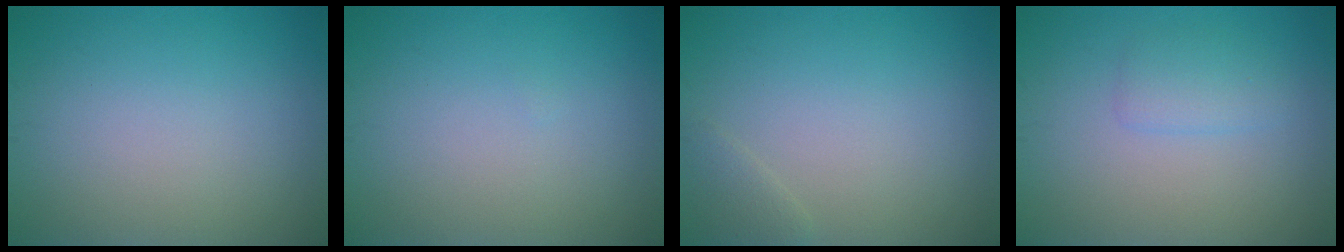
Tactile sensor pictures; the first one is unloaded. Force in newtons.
{"total": 0.0}
{"total": 1.1, "press": 1.1, "slide": 0.0}
{"total": 1.7, "press": 1.7, "slide": 0.2}